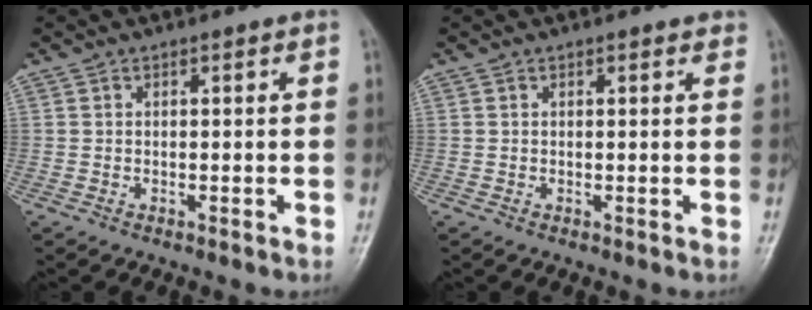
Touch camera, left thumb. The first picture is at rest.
{"total": 1.0, "force": [0.7, 0.4, 0.6], "torque": [-0.006, -0.003, 0.006]}